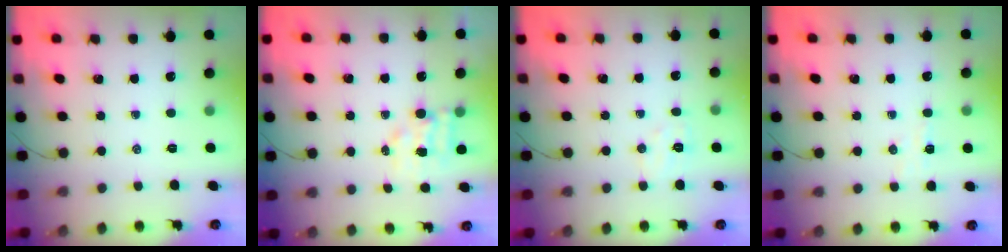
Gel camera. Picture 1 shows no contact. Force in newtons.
{"total": 4.7, "press": 4.7, "slide": 0.5}
{"total": 5.6, "press": 5.5, "slide": 0.9}
{"total": 3.9, "press": 3.8, "slide": 1.0}